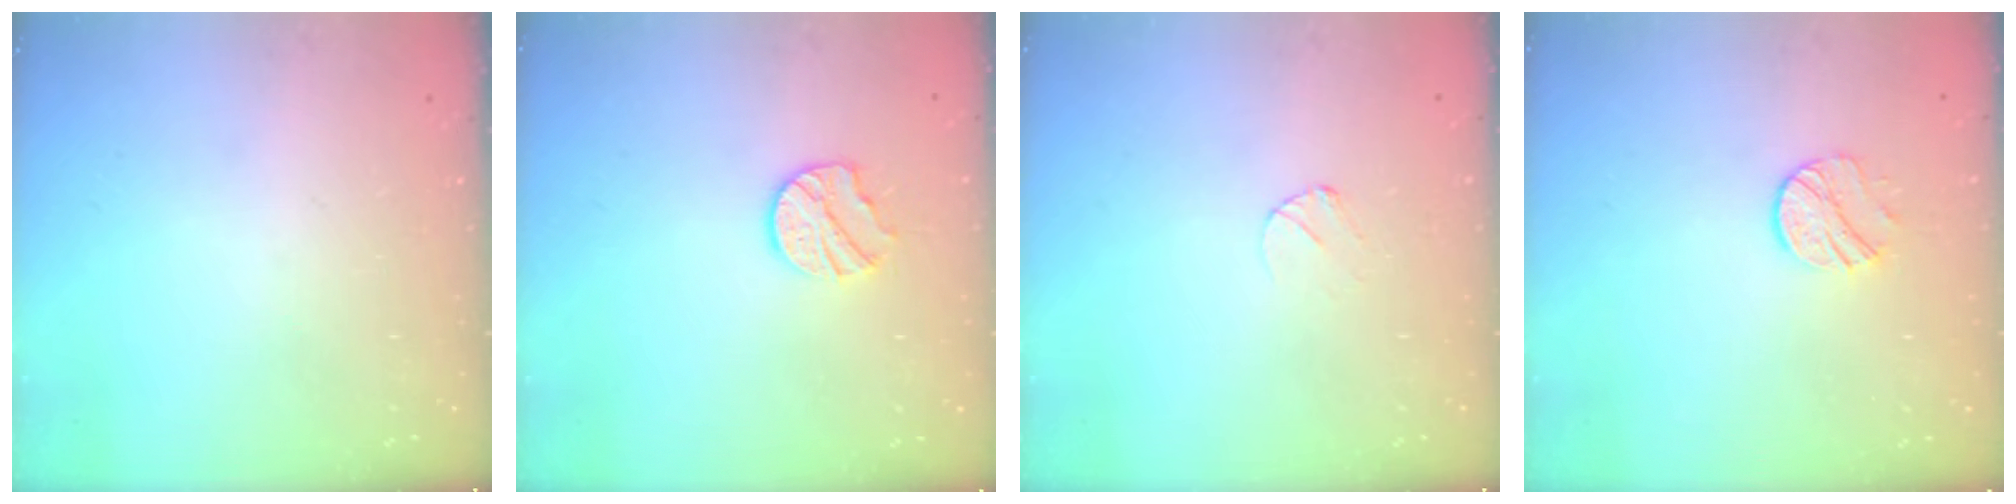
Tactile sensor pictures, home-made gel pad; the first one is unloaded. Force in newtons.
{"total": 9.0, "press": 9.0, "slide": 0.4}
{"total": 3.0, "press": 3.0, "slide": 0.3}
{"total": 8.3, "press": 8.3, "slide": 0.8}